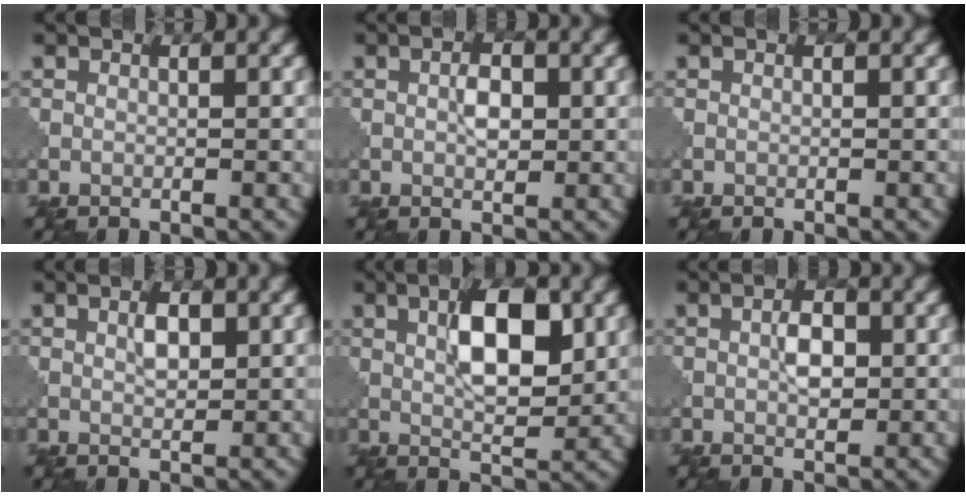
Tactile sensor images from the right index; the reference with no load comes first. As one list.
[{"total": 1.9, "force": [0.4, 1.0, 1.5], "torque": [-0.026, 0.001, 0.008]}, {"total": 0.0}, {"total": 1.7, "force": [0.8, 0.8, 1.3], "torque": [-0.024, 0.001, 0.016]}, {"total": 6.7, "force": [1.9, 2.6, 5.9], "torque": [-0.086, 0.004, 0.033]}, {"total": 2.3, "force": [0.5, 1.2, 1.9], "torque": [-0.033, 0.000, 0.009]}]